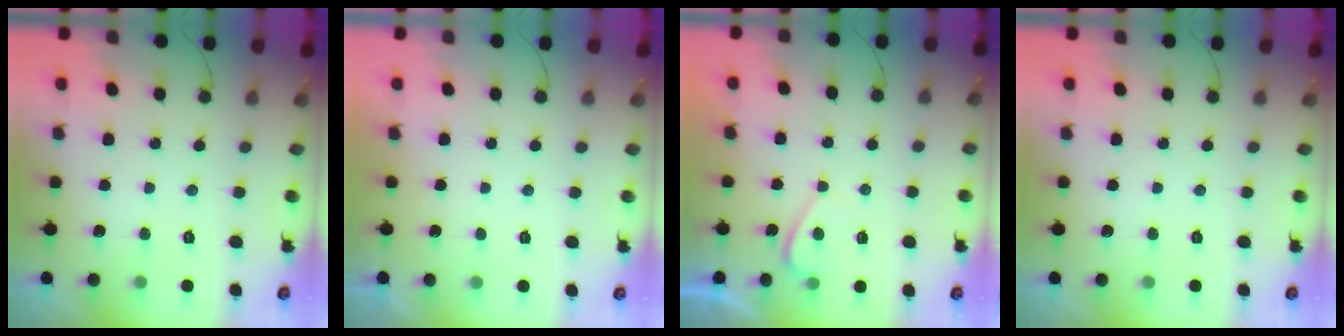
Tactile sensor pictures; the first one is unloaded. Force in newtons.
{"total": 2.1, "press": 2.0, "slide": 0.4}
{"total": 1.0, "press": 0.8, "slide": 0.5}
{"total": 0.0}